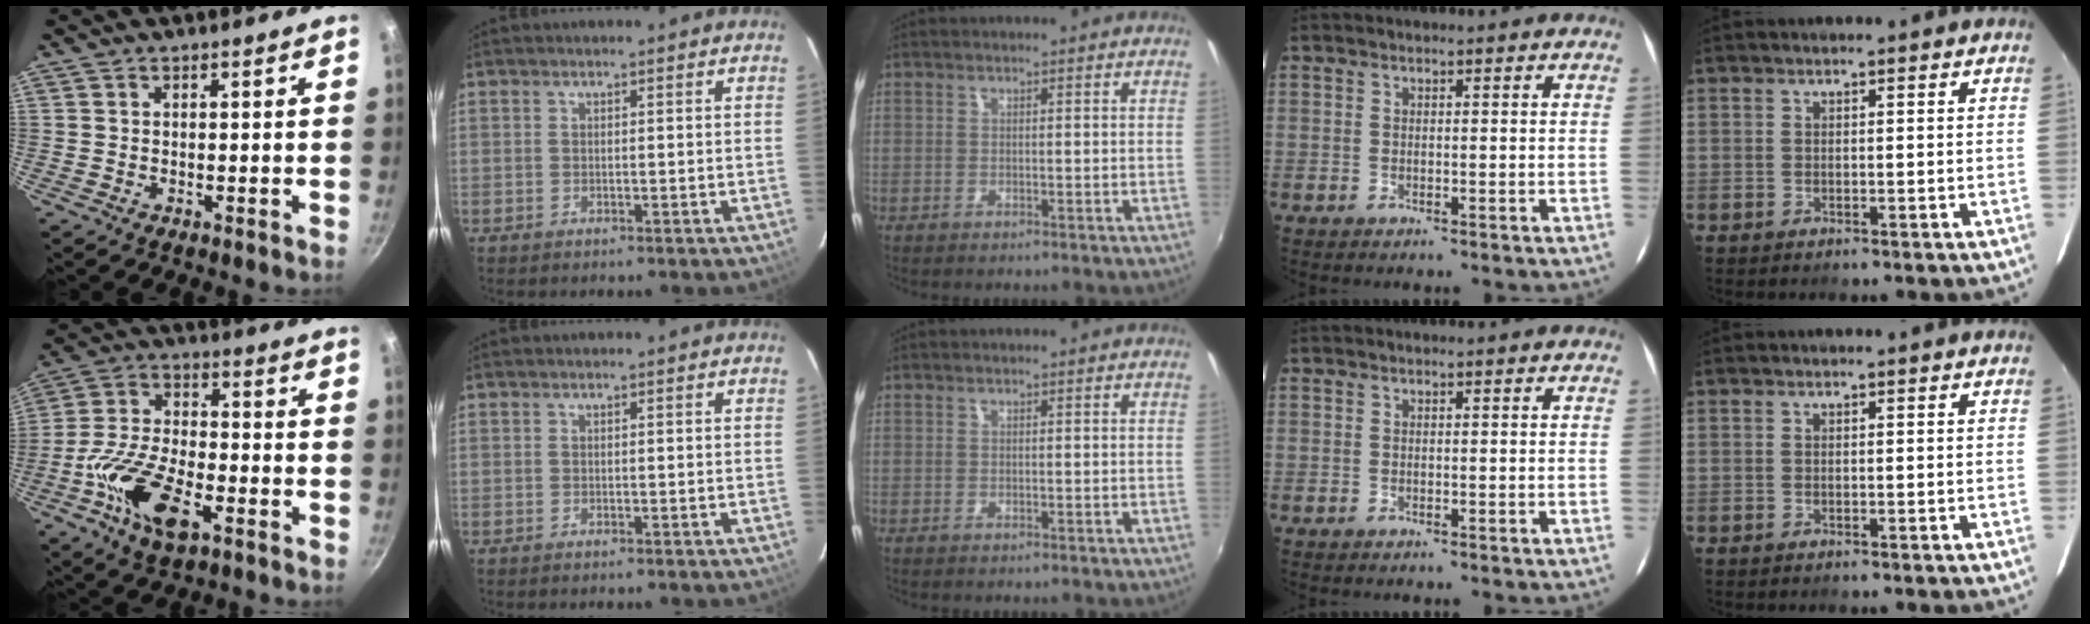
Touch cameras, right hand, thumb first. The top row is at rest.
{"thumb": {"total": 14.6, "force": [-5.9, 6.9, 11.5], "torque": [-0.217, 0.027, -0.119]}}